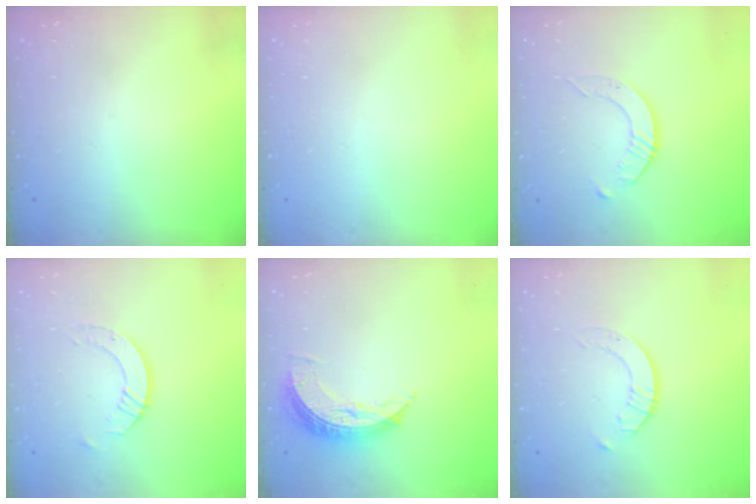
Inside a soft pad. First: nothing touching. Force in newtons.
{"total": 0.0}
{"total": 3.4, "press": 3.3, "slide": 0.4}
{"total": 6.5, "press": 6.4, "slide": 0.7}
{"total": 7.8, "press": 7.8, "slide": 0.3}
{"total": 2.0, "press": 2.0, "slide": 0.2}